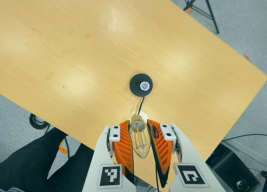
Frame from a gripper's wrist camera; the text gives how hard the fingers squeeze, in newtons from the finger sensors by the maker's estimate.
{"total": 23.0, "left": 24.3, "right": 21.7}